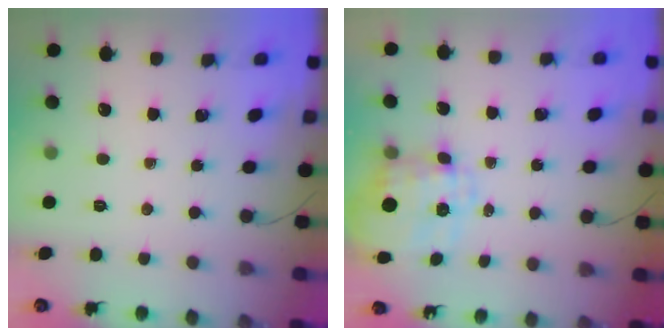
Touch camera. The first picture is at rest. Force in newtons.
{"total": 10.0, "press": 10.0, "slide": 1.3}